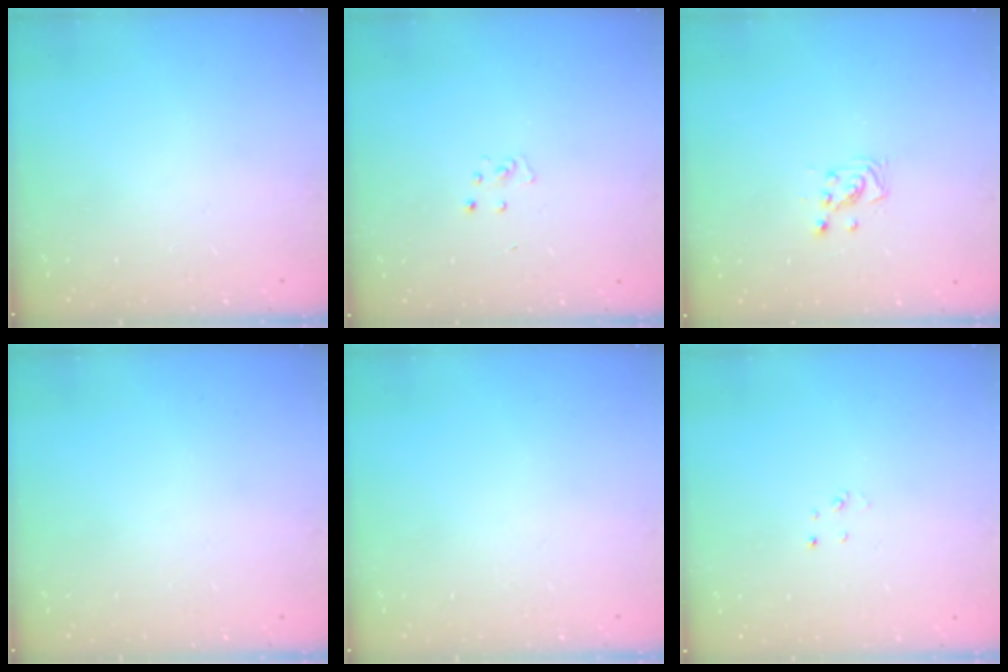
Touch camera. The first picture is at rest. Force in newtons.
{"total": 2.7, "press": 2.7, "slide": 0.3}
{"total": 2.9, "press": 2.9, "slide": 0.3}
{"total": 0.0}
{"total": 0.0}
{"total": 2.0, "press": 2.0, "slide": 0.2}